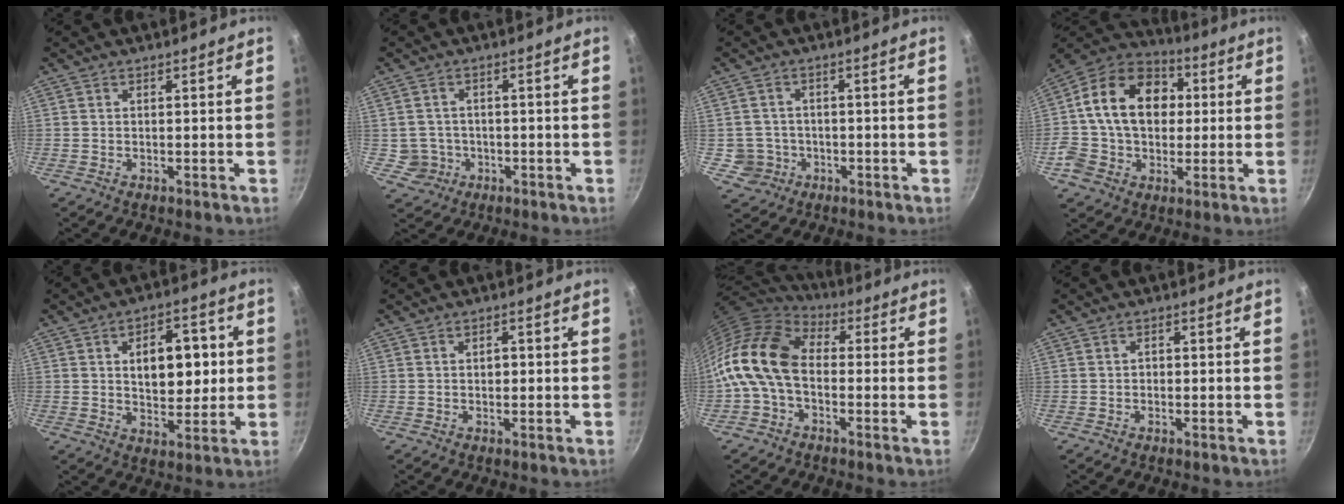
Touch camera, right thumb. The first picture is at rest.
{"total": 4.3, "force": [-0.8, 4.2, 0.4], "torque": [0.010, 0.015, -0.001]}
{"total": 4.8, "force": [-1.1, 4.6, 0.4], "torque": [0.016, 0.016, -0.008]}
{"total": 19.3, "force": [2.0, 15.0, 12.0], "torque": [-0.182, 0.032, 0.023]}
{"total": 12.2, "force": [1.9, 7.3, 9.5], "torque": [-0.090, -0.002, 0.029]}
{"total": 1.9, "force": [0.1, 1.3, 1.4], "torque": [-0.014, 0.004, 0.000]}
{"total": 15.7, "force": [-1.5, 10.6, 11.5], "torque": [-0.210, 0.037, -0.050]}
{"total": 1.1, "force": [-0.1, 0.9, 0.6], "torque": [-0.008, 0.005, -0.003]}